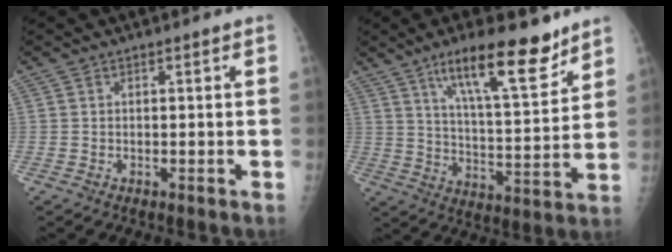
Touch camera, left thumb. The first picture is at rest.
{"total": 16.4, "force": [10.8, 4.4, 11.6], "torque": [-0.159, -0.063, 0.183]}